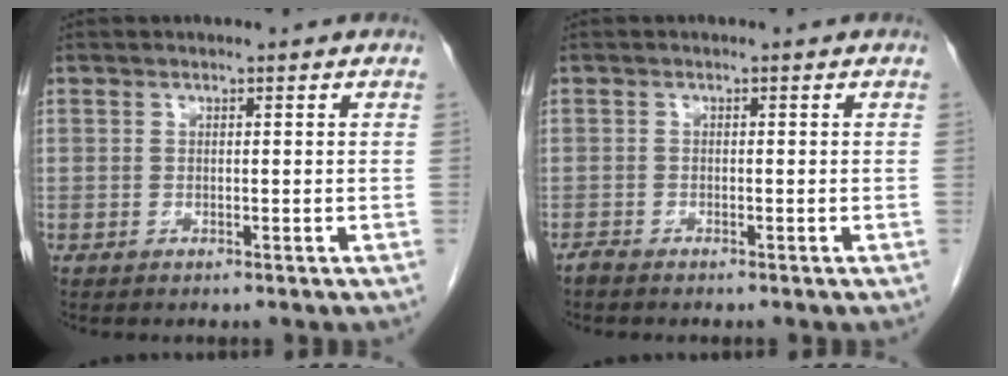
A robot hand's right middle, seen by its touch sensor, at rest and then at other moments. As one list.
[{"total": 0.9, "force": [-0.8, 0.1, 0.2], "torque": [-0.014, -0.002, -0.018]}]